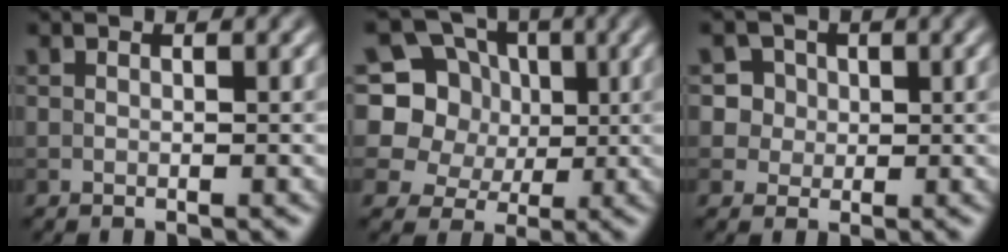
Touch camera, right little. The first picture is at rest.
{"total": 9.6, "force": [2.7, 8.4, 3.8], "torque": [-0.092, 0.025, 0.030]}
{"total": 5.0, "force": [2.1, 4.3, 1.7], "torque": [-0.010, 0.017, 0.019]}